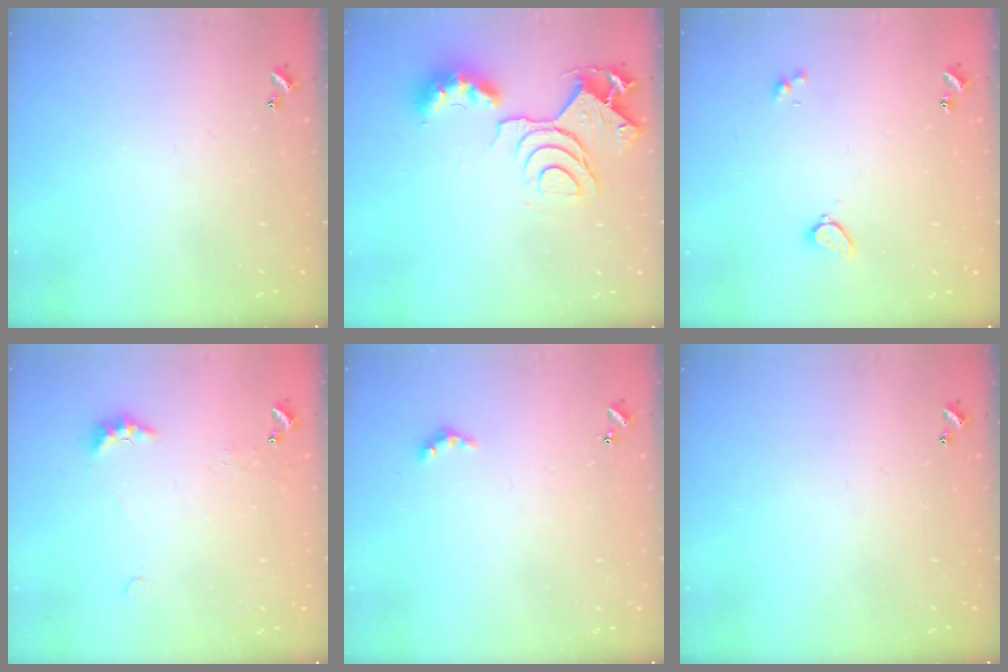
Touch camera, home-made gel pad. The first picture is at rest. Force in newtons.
{"total": 15.0, "press": 14.9, "slide": 1.7}
{"total": 1.9, "press": 1.9, "slide": 0.3}
{"total": 3.2, "press": 3.1, "slide": 0.8}
{"total": 2.5, "press": 2.4, "slide": 0.4}
{"total": 0.0}